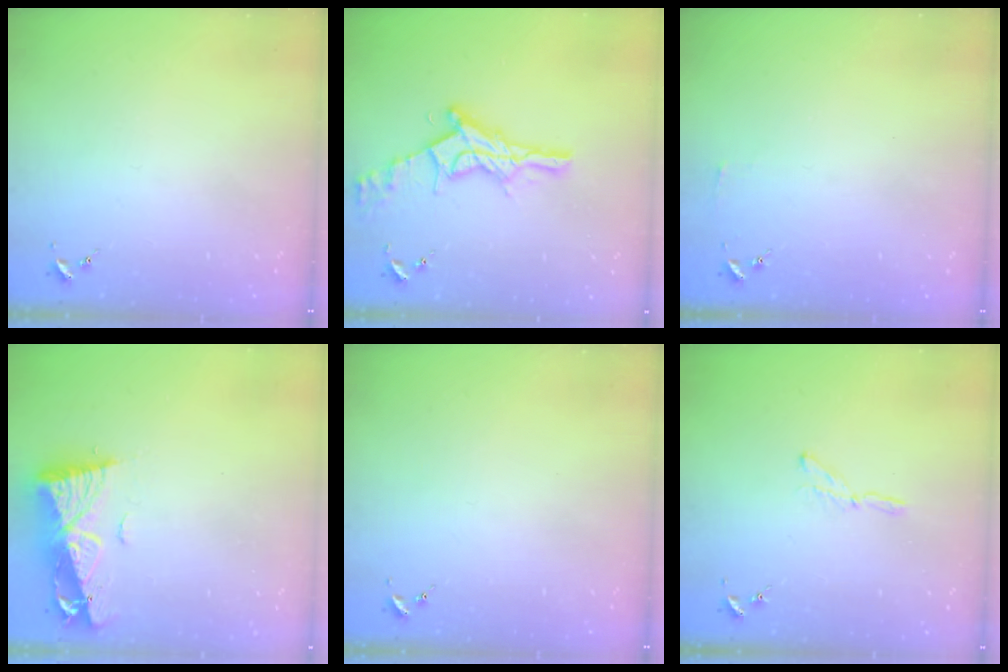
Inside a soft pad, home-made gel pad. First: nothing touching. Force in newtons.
{"total": 17.3, "press": 17.2, "slide": 1.4}
{"total": 2.8, "press": 2.8, "slide": 0.3}
{"total": 10.9, "press": 10.9, "slide": 1.2}
{"total": 0.0}
{"total": 3.7, "press": 3.6, "slide": 0.4}